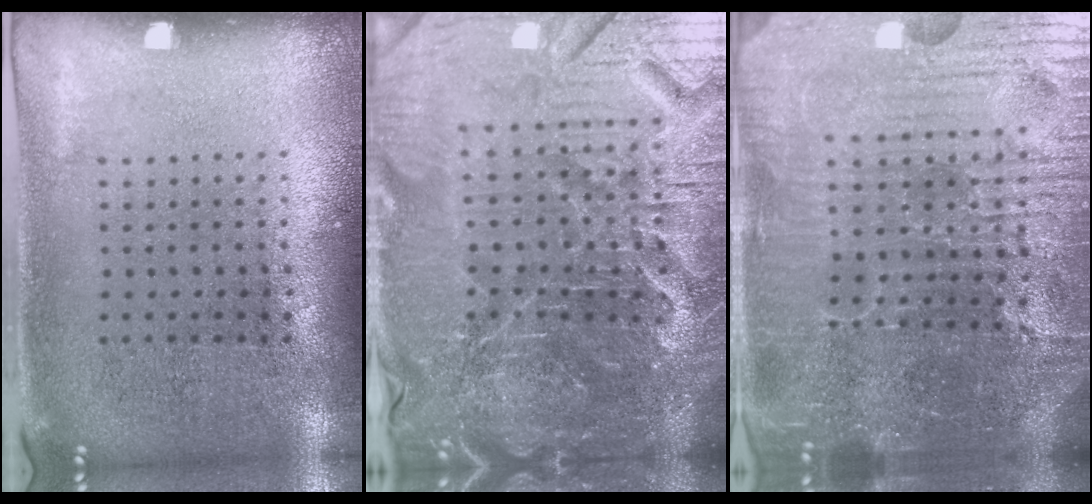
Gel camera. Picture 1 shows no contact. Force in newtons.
{"total": 7.2, "press": 6.4, "slide": 3.2}
{"total": 6.5, "press": 6.0, "slide": 2.6}